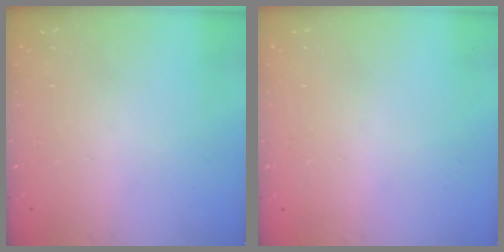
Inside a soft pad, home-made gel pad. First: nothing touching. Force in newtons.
{"total": 0.8, "press": 0.8, "slide": 0.1}